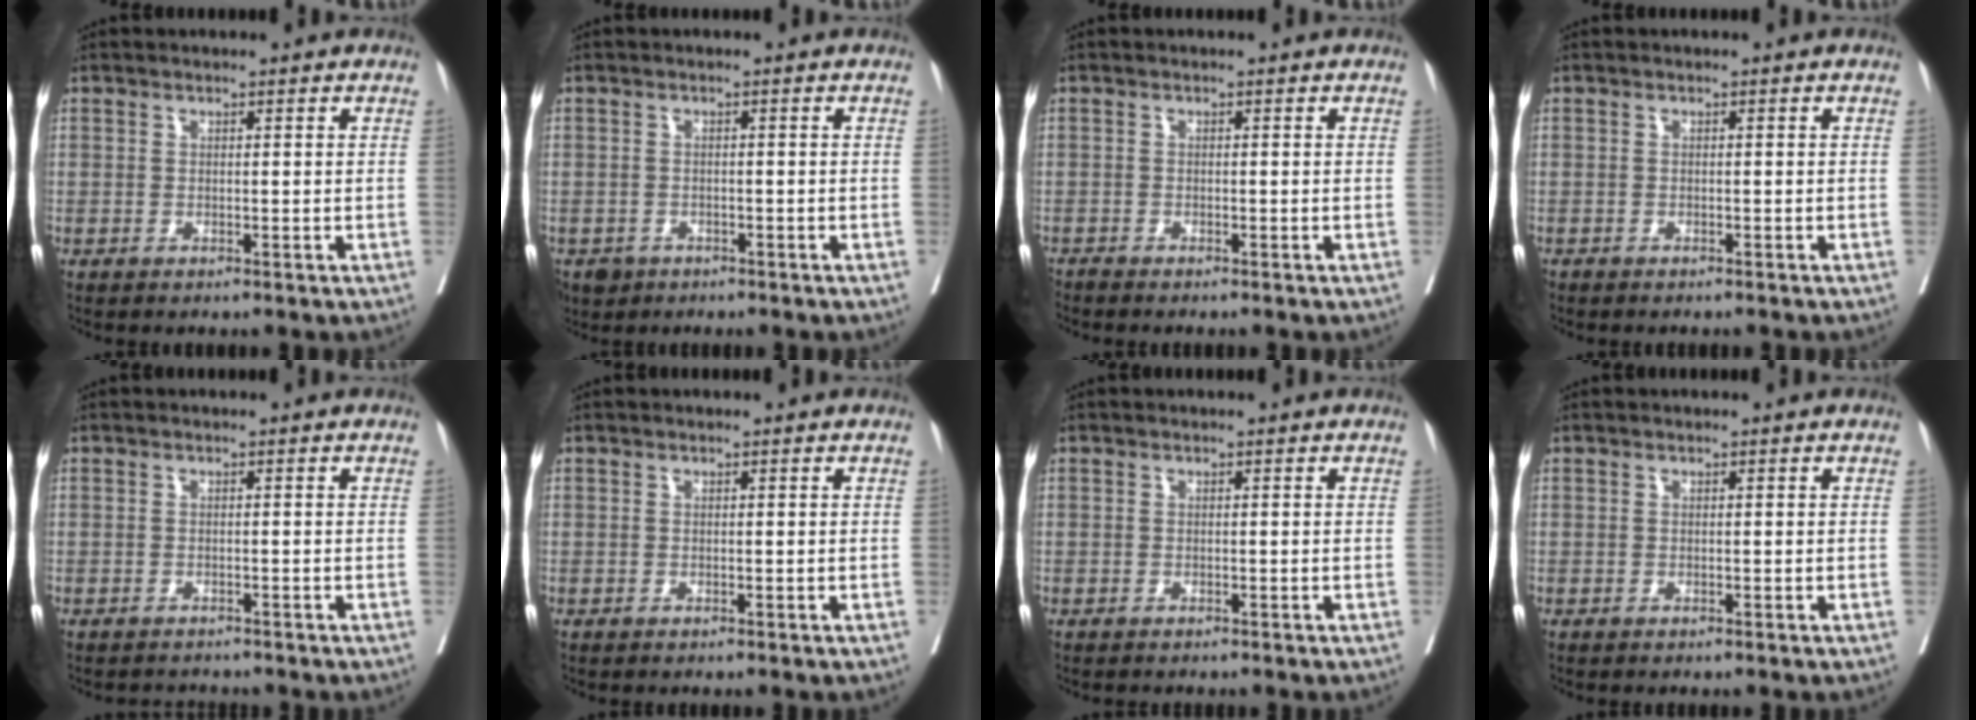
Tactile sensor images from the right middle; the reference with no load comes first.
{"total": 3.4, "force": [-2.2, 2.5, 0.5], "torque": [-0.006, 0.003, -0.035]}
{"total": 1.0, "force": [-0.9, -0.2, 0.0], "torque": [0.000, -0.002, -0.020]}
{"total": 1.5, "force": [-1.4, 0.5, 0.4], "torque": [-0.009, -0.002, -0.020]}
{"total": 1.8, "force": [-1.7, 0.4, -0.1], "torque": [0.000, -0.005, -0.027]}
{"total": 0.0}
{"total": 0.5, "force": [-0.5, 0.1, 0.1], "torque": [-0.005, -0.001, -0.011]}
{"total": 0.0}